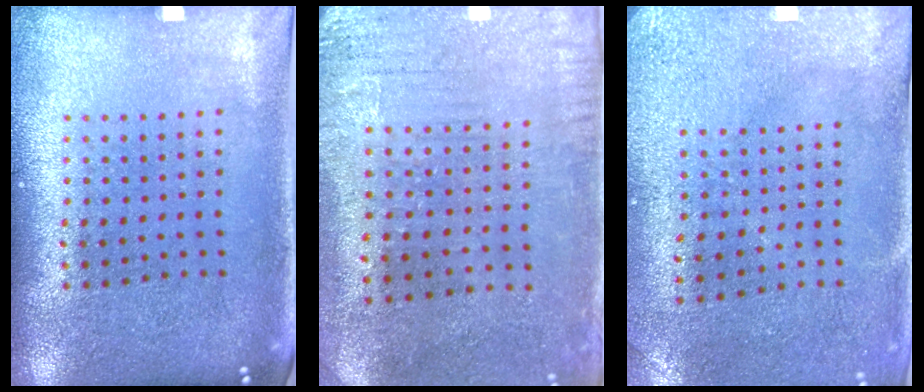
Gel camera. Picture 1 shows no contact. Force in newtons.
{"total": 3.2, "press": 2.5, "slide": 1.9}
{"total": 3.0, "press": 2.3, "slide": 1.9}